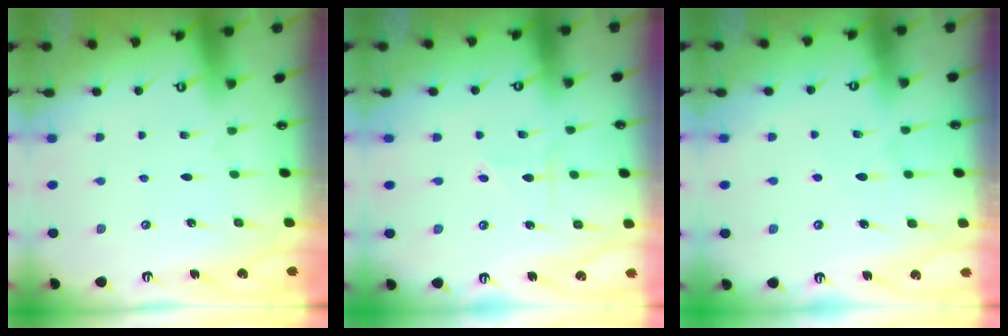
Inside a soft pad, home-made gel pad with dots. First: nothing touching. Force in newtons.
{"total": 1.9, "press": 1.6, "slide": 0.9}
{"total": 4.9, "press": 4.9, "slide": 0.3}